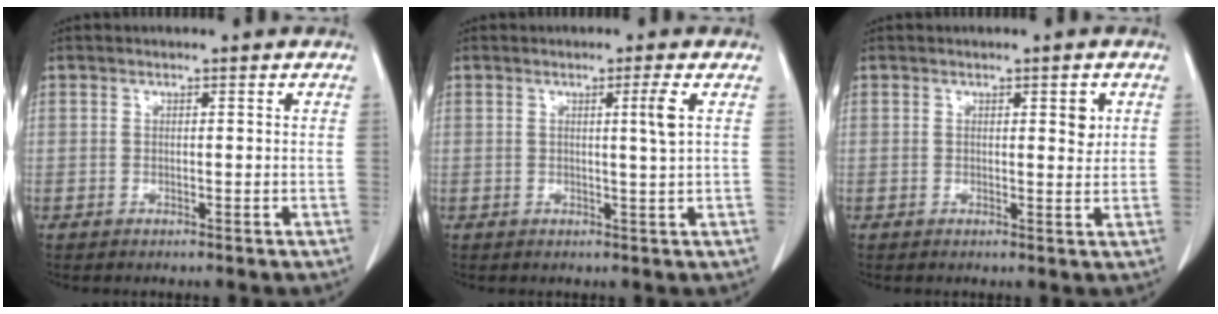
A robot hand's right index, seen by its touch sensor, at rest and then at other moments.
{"total": 2.5, "force": [0.7, -0.9, 2.3], "torque": [-0.040, -0.007, 0.013]}
{"total": 2.2, "force": [0.8, 0.7, 1.9], "torque": [-0.026, -0.003, 0.012]}